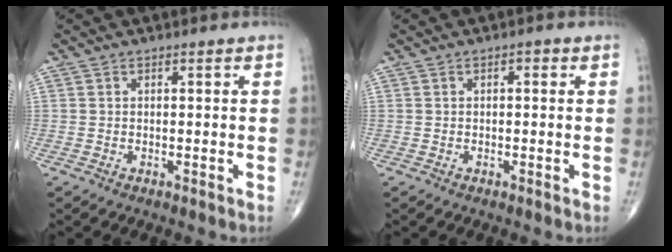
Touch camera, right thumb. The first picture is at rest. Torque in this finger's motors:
{"motor_torque": [0.00, -0.11, 0.13, 0.18, -0.02]}